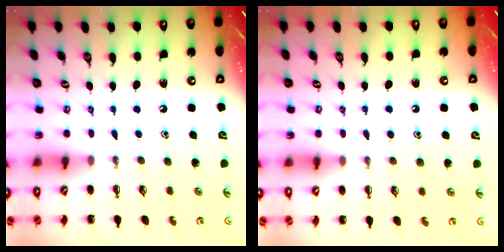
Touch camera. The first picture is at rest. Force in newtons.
{"total": 6.0, "press": 5.8, "slide": 1.2}